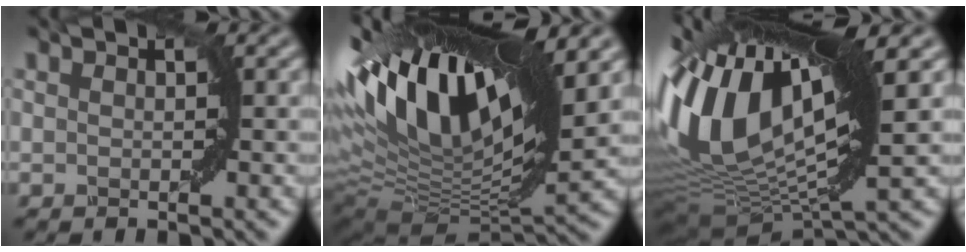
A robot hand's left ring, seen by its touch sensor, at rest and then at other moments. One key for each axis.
{"total": 16.1, "fx": 6.9, "fy": 5.5, "fz": 13.5, "tx": -0.255, "ty": 0.026, "tz": 0.118}
{"total": 15.5, "fx": 2.9, "fy": 6.9, "fz": 13.5, "tx": -0.295, "ty": 0.020, "tz": 0.045}